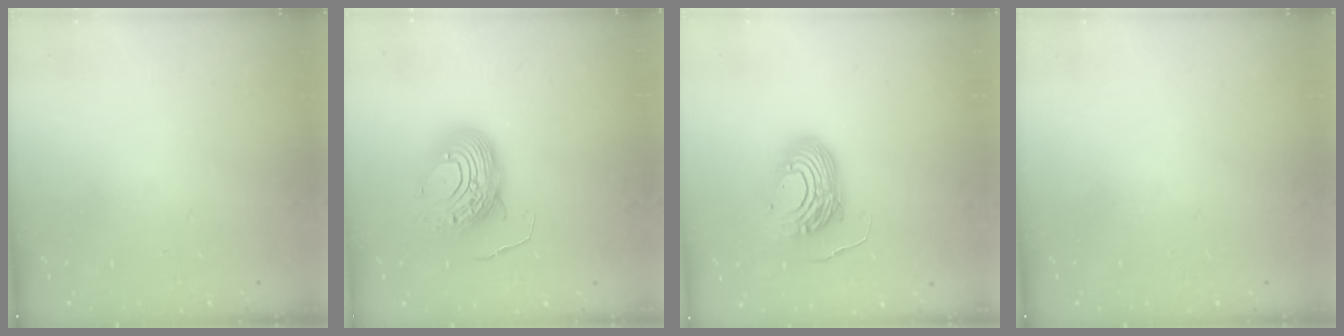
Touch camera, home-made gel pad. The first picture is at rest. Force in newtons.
{"total": 12.5, "press": 12.4, "slide": 1.3}
{"total": 12.6, "press": 12.5, "slide": 1.1}
{"total": 0.0}